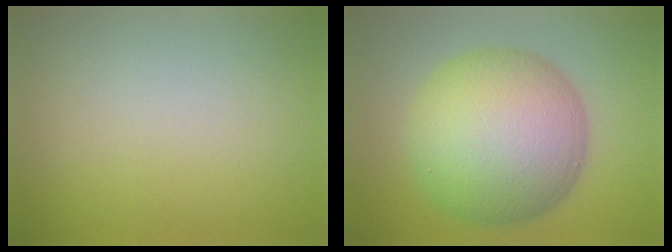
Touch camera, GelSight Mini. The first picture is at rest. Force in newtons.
{"total": 12.8, "press": 12.8, "slide": 0.3}